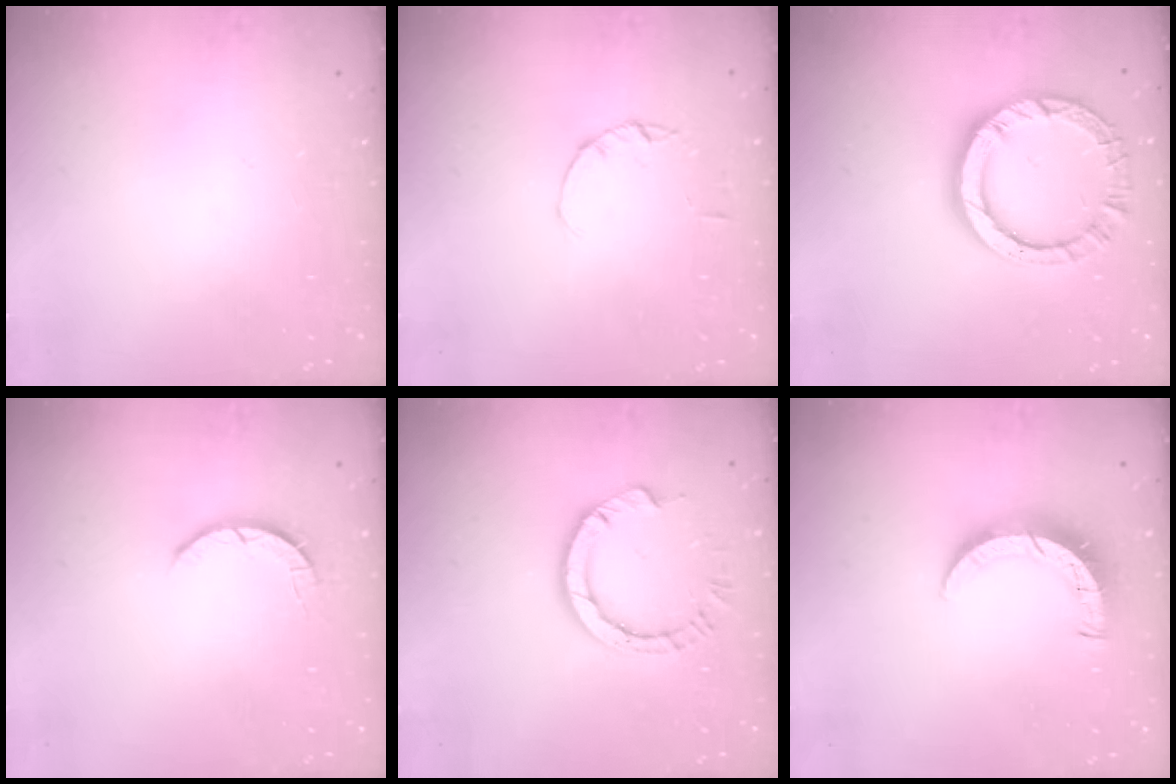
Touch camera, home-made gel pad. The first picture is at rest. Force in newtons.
{"total": 1.4, "press": 1.3, "slide": 0.3}
{"total": 11.5, "press": 11.5, "slide": 0.9}
{"total": 2.5, "press": 2.4, "slide": 0.4}
{"total": 8.3, "press": 8.3, "slide": 0.9}
{"total": 7.8, "press": 7.8, "slide": 0.6}